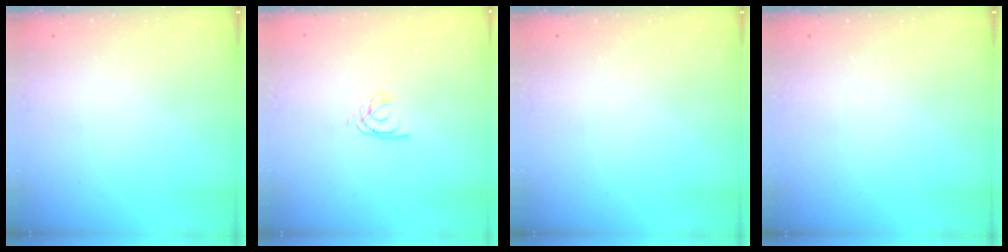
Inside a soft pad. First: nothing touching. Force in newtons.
{"total": 4.5, "press": 4.5, "slide": 0.3}
{"total": 0.0}
{"total": 0.0}